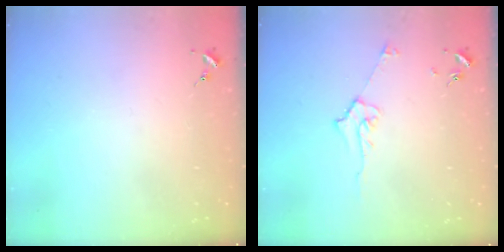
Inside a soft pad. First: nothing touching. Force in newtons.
{"total": 5.9, "press": 5.8, "slide": 0.8}